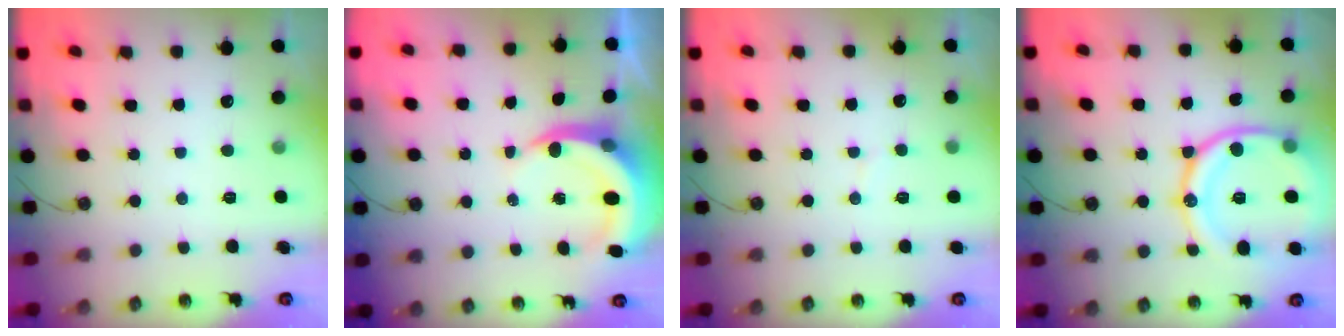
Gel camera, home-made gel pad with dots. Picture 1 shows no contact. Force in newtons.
{"total": 6.6, "press": 6.5, "slide": 0.8}
{"total": 3.6, "press": 3.6, "slide": 0.4}
{"total": 20.0, "press": 19.9, "slide": 2.0}